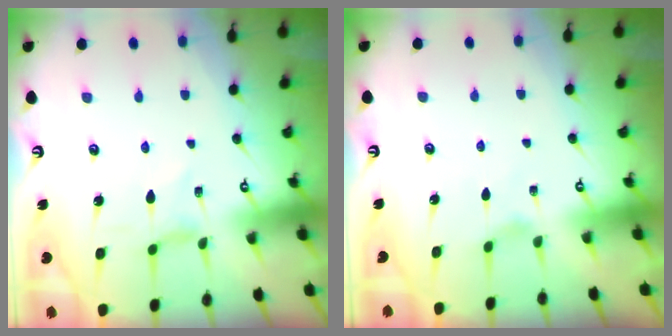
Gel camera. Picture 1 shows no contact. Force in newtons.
{"total": 1.4, "press": 1.3, "slide": 0.4}